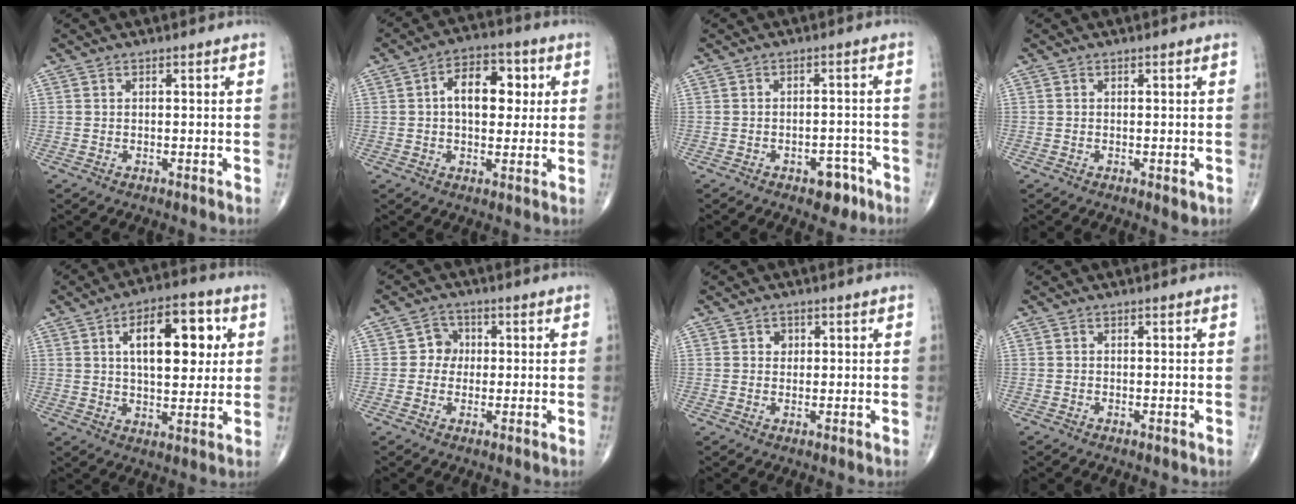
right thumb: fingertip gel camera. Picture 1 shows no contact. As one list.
[{"total": 10.7, "force": [1.8, 6.5, 8.3], "torque": [-0.097, 0.014, 0.023]}, {"total": 4.9, "force": [-2.9, 2.8, 2.8], "torque": [-0.017, 0.022, -0.036]}, {"total": 1.6, "force": [-0.5, 0.7, 1.3], "torque": [-0.014, -0.003, -0.006]}, {"total": 14.9, "force": [4.0, 7.3, 12.4], "torque": [-0.154, 0.001, 0.059]}, {"total": 3.7, "force": [0.1, 3.5, 1.3], "torque": [0.006, 0.010, -0.007]}, {"total": 1.8, "force": [0.6, 1.5, 0.7], "torque": [0.001, 0.000, 0.006]}, {"total": 0.0}]